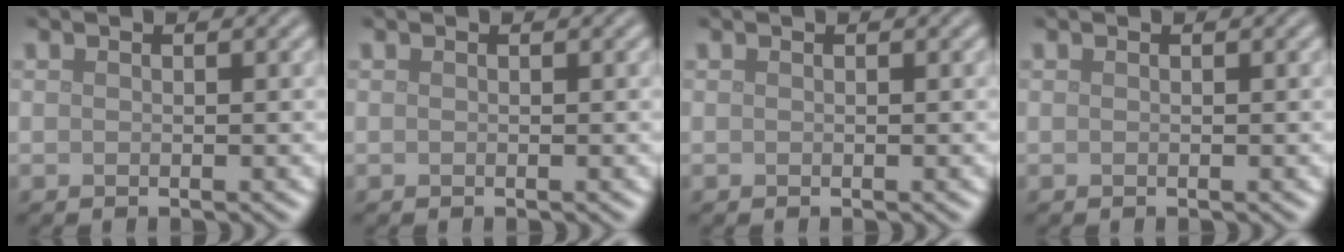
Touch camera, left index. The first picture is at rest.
{"total": 0.0}
{"total": 0.0}
{"total": 0.0}